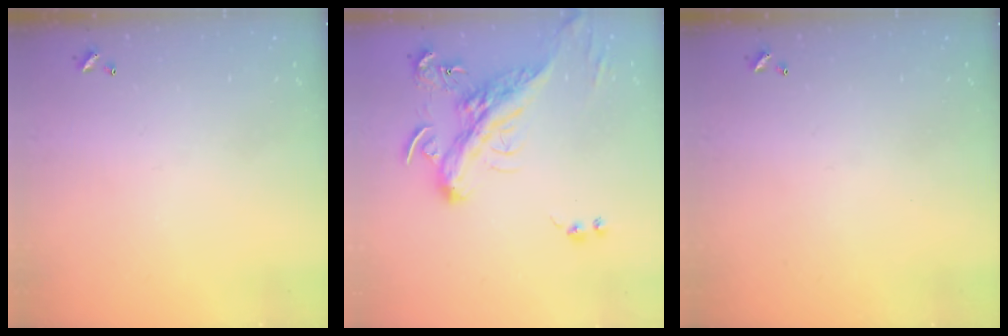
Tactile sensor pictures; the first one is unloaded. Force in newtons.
{"total": 4.8, "press": 4.4, "slide": 1.9}
{"total": 0.0}